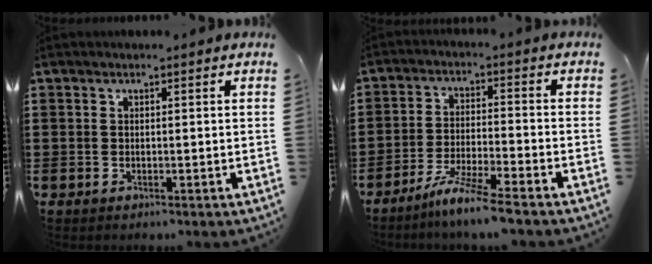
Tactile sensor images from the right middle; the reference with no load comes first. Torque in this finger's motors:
{"motor_torque": [1.82, -0.31, 0.32, 0.13]}